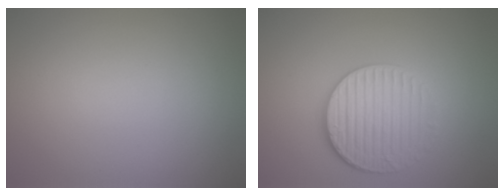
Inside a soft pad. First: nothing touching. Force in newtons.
{"total": 4.3, "press": 3.6, "slide": 2.3}